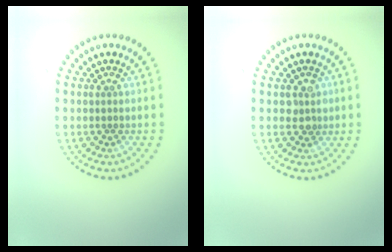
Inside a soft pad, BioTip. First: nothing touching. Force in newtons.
{"total": 1.8, "press": 1.7, "slide": 0.6}